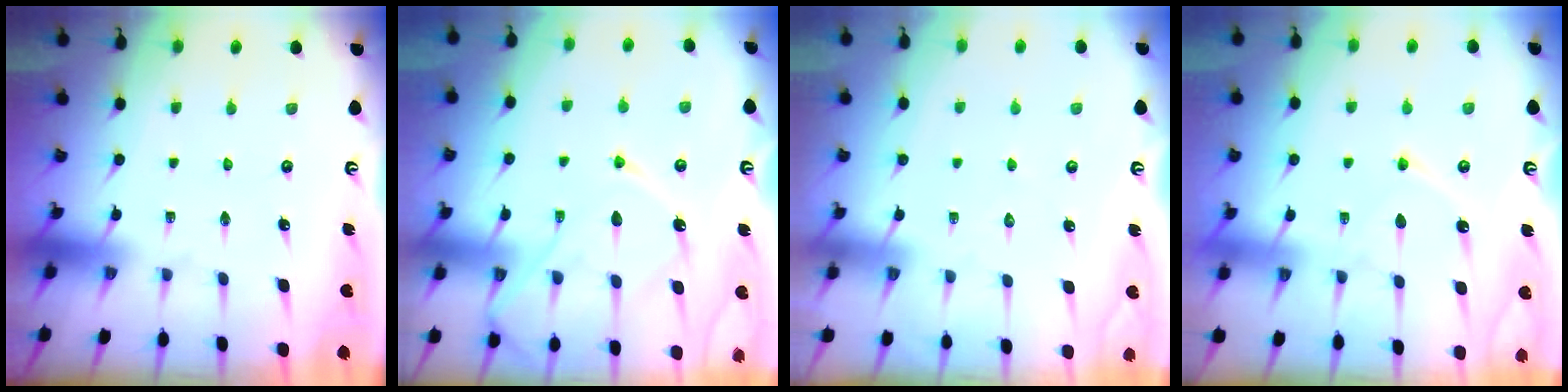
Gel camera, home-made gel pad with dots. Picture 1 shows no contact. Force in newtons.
{"total": 13.4, "press": 13.4, "slide": 1.0}
{"total": 2.5, "press": 2.4, "slide": 0.4}
{"total": 8.7, "press": 8.6, "slide": 0.9}